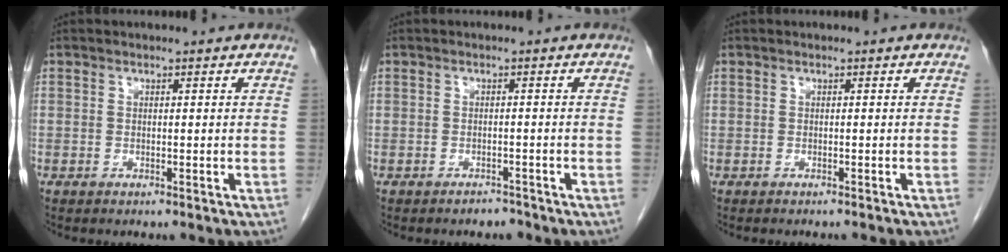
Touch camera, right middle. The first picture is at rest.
{"total": 1.4, "force": [-1.3, 0.5, 0.2], "torque": [-0.006, 0.001, -0.018]}
{"total": 2.3, "force": [-2.2, -0.1, 0.9], "torque": [-0.013, 0.000, -0.026]}